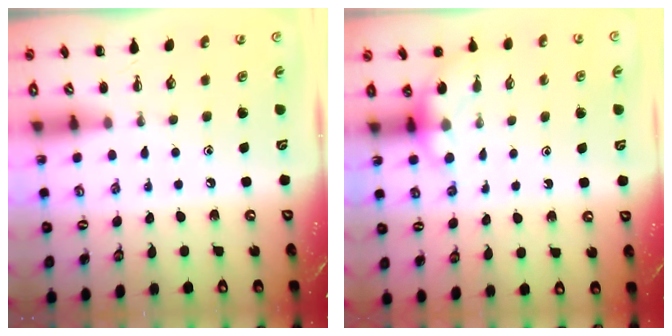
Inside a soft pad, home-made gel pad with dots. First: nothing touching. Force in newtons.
{"total": 4.7, "press": 4.6, "slide": 1.2}